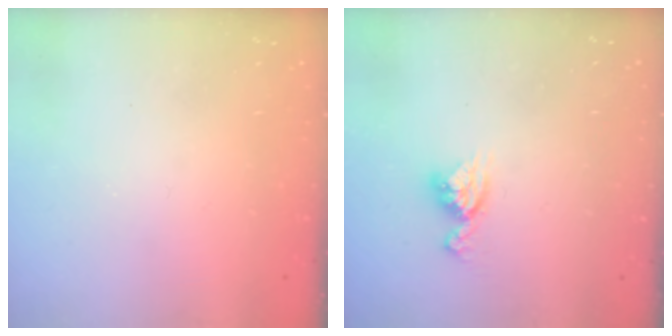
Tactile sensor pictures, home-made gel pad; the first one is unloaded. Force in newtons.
{"total": 7.9, "press": 7.9, "slide": 0.6}